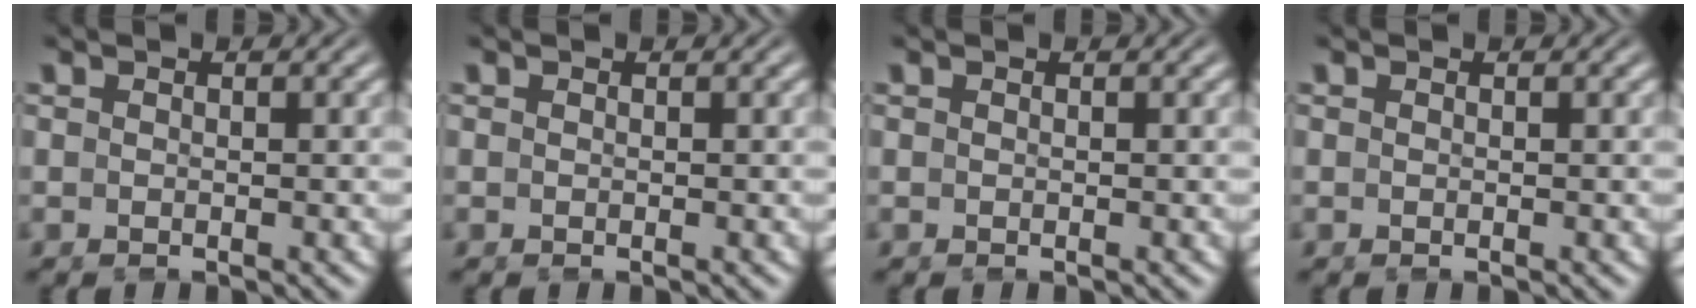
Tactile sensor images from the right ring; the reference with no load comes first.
{"total": 0.0}
{"total": 0.0}
{"total": 0.0}